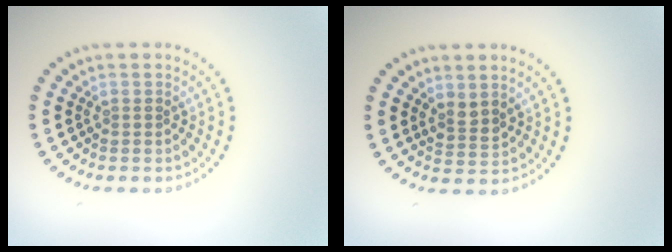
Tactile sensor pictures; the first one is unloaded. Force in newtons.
{"total": 1.6, "press": 1.3, "slide": 1.0}